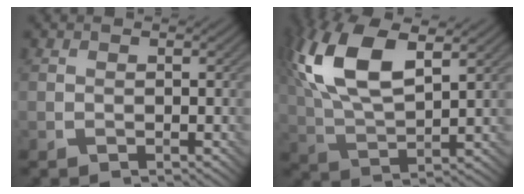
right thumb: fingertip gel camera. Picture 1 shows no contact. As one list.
[{"total": 13.4, "force": [5.1, 5.8, 10.9], "torque": [-0.257, 0.020, 0.100]}]